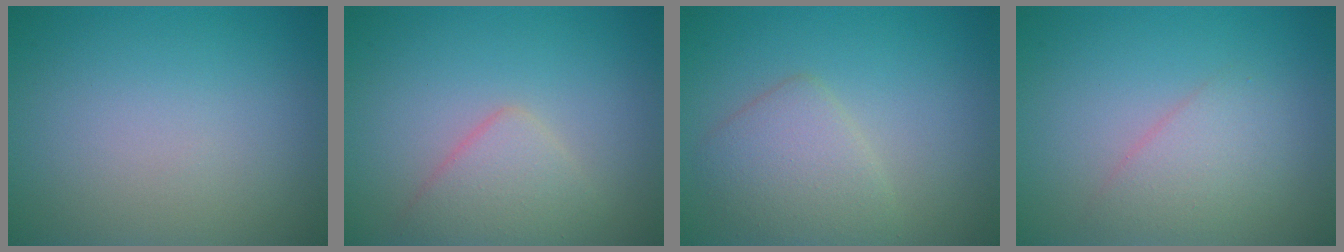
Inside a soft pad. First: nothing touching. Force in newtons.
{"total": 2.9, "press": 2.9, "slide": 0.1}
{"total": 3.3, "press": 3.3, "slide": 0.2}
{"total": 2.3, "press": 2.3, "slide": 0.2}